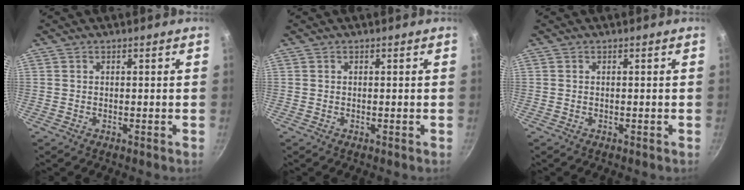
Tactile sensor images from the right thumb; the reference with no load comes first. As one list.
[{"total": 0.0}, {"total": 0.0}]